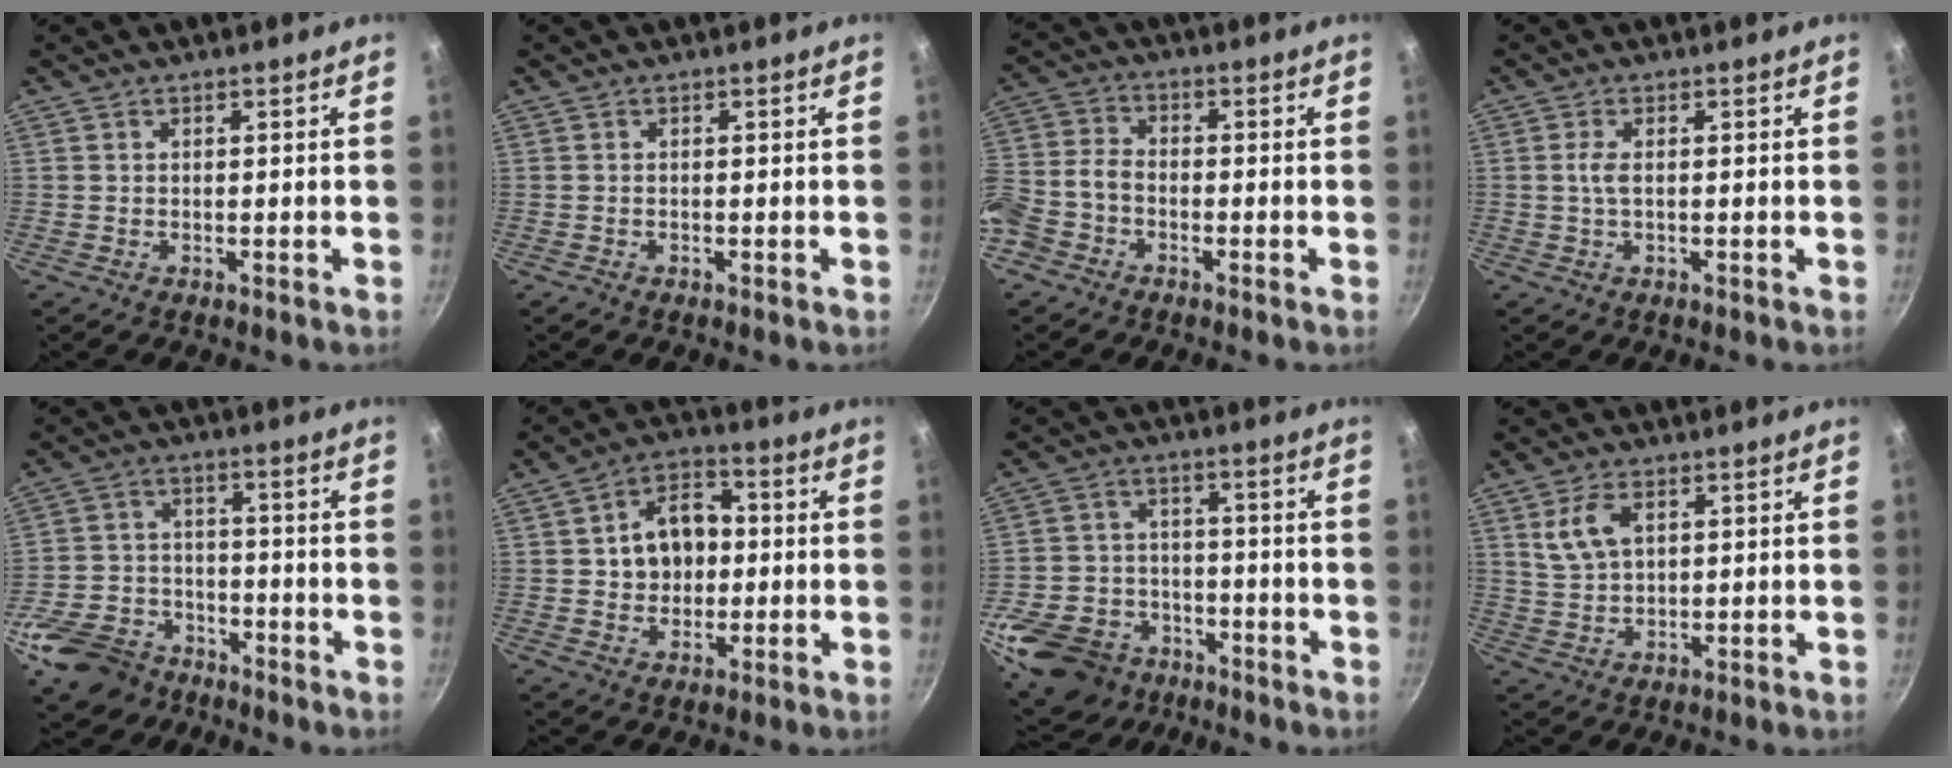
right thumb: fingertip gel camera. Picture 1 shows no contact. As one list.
[{"total": 0.7, "force": [-0.5, 0.4, 0.3], "torque": [-0.011, 0.003, -0.007]}, {"total": 8.9, "force": [-4.6, 5.9, 5.0], "torque": [-0.108, 0.040, -0.108]}, {"total": 2.1, "force": [0.0, 0.7, 1.9], "torque": [-0.047, 0.003, 0.000]}, {"total": 14.4, "force": [-9.0, 9.4, 6.1], "torque": [-0.107, 0.044, -0.158]}, {"total": 10.8, "force": [0.6, 8.3, 6.9], "torque": [-0.072, 0.016, 0.002]}, {"total": 18.2, "force": [-10.4, 13.0, 7.5], "torque": [-0.137, 0.051, -0.169]}, {"total": 6.4, "force": [2.4, 3.7, 4.6], "torque": [-0.083, -0.004, 0.051]}]